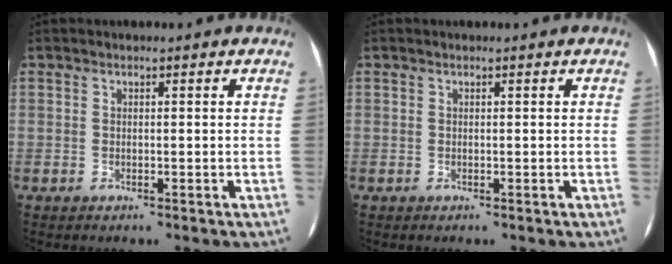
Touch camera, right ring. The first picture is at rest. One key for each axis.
{"total": 0.0}